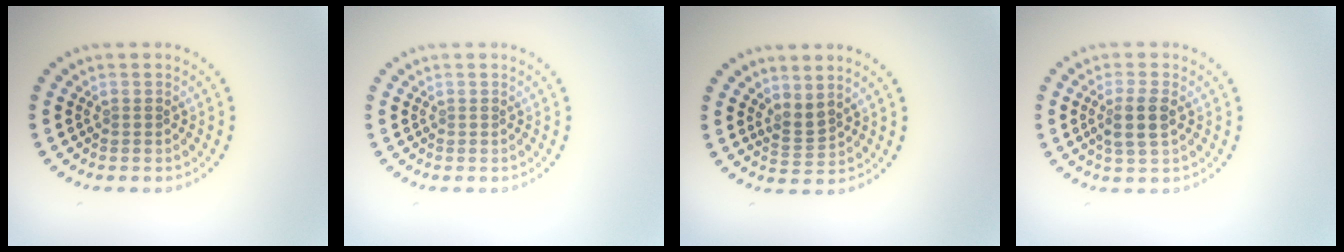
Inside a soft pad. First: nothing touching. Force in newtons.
{"total": 0.0}
{"total": 1.9, "press": 1.4, "slide": 1.2}
{"total": 2.7, "press": 2.5, "slide": 0.9}